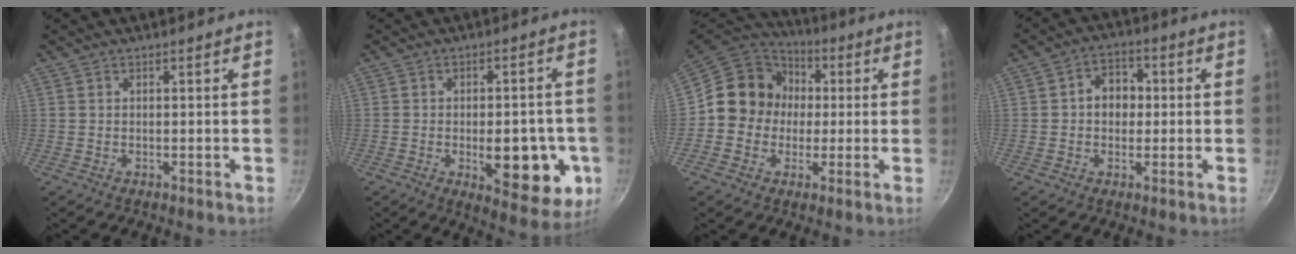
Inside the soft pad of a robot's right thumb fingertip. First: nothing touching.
{"total": 15.4, "force": [-3.5, 7.1, 13.2], "torque": [-0.129, -0.002, -0.038]}
{"total": 13.2, "force": [0.7, 12.2, 5.1], "torque": [-0.043, 0.029, -0.007]}
{"total": 6.7, "force": [0.4, 5.3, 4.0], "torque": [-0.024, 0.014, -0.002]}